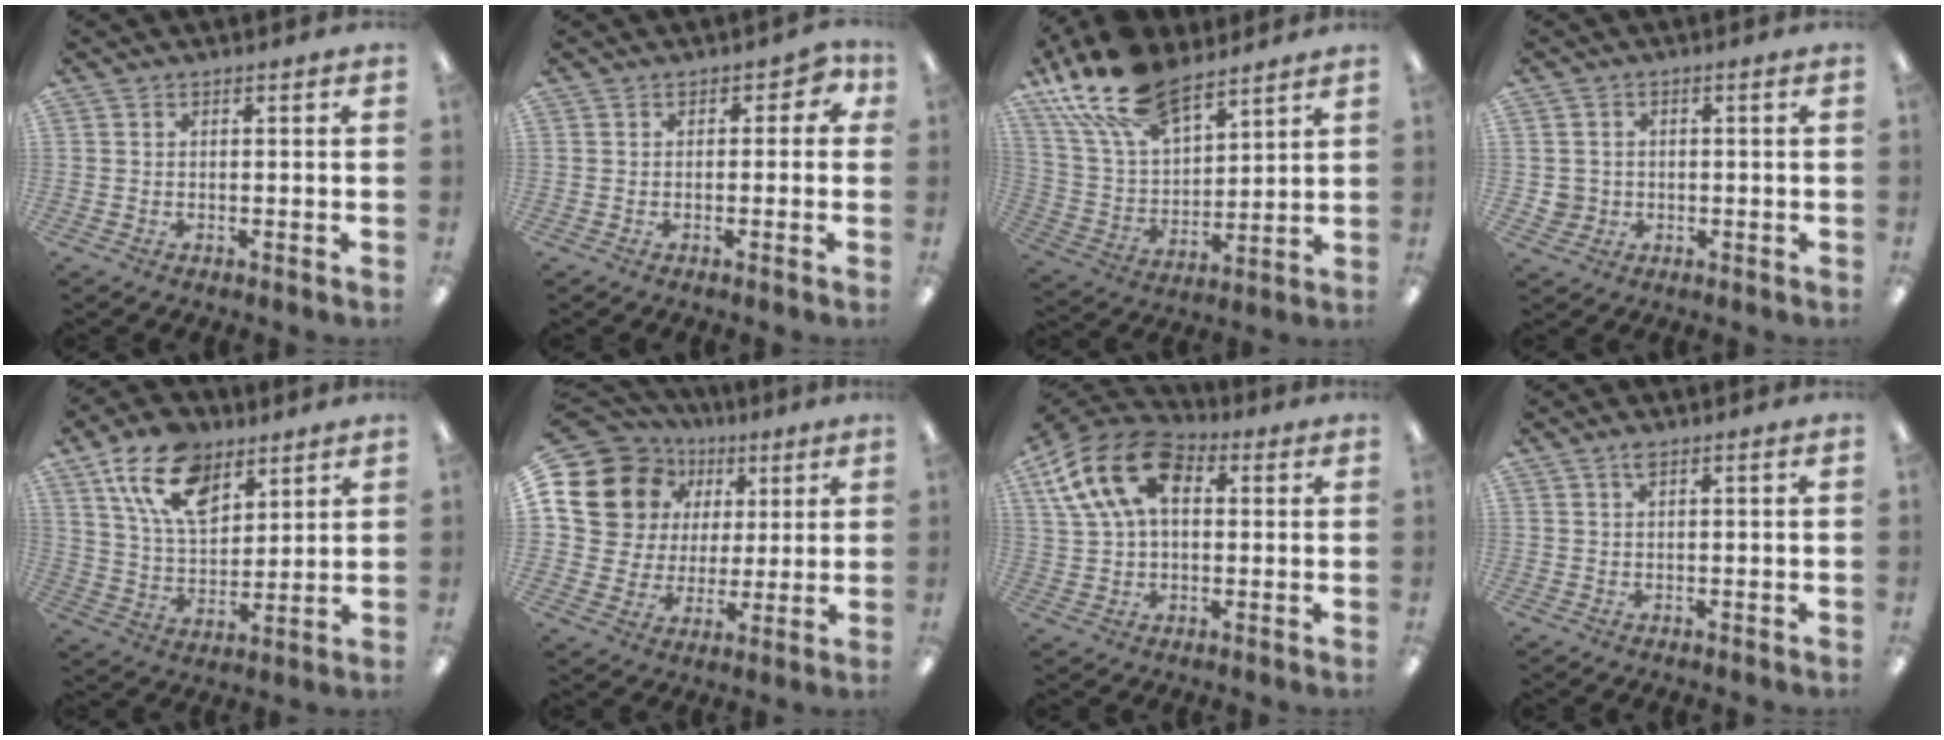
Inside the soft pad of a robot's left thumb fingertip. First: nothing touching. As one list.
[{"total": 3.0, "force": [0.6, 2.1, 2.1], "torque": [-0.024, 0.003, 0.007]}, {"total": 19.6, "force": [13.6, 9.3, 10.6], "torque": [-0.230, -0.069, 0.244]}, {"total": 2.9, "force": [-0.1, 2.9, 0.2], "torque": [-0.001, 0.000, -0.004]}, {"total": 15.9, "force": [9.3, 9.3, 8.9], "torque": [-0.164, -0.029, 0.173]}, {"total": 17.1, "force": [7.0, 14.1, 6.6], "torque": [-0.141, -0.030, 0.145]}, {"total": 17.0, "force": [5.9, 11.1, 11.5], "torque": [-0.236, -0.010, 0.106]}, {"total": 1.3, "force": [0.8, 0.3, 1.0], "torque": [-0.022, 0.001, 0.014]}]